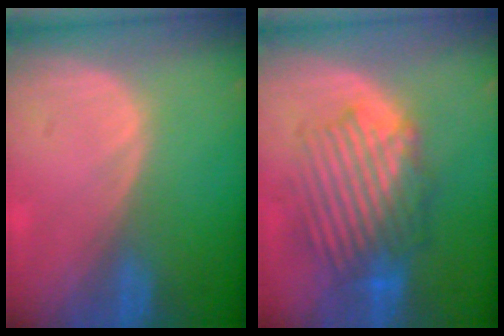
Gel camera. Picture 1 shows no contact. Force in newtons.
{"total": 8.9, "press": 8.6, "slide": 2.3}